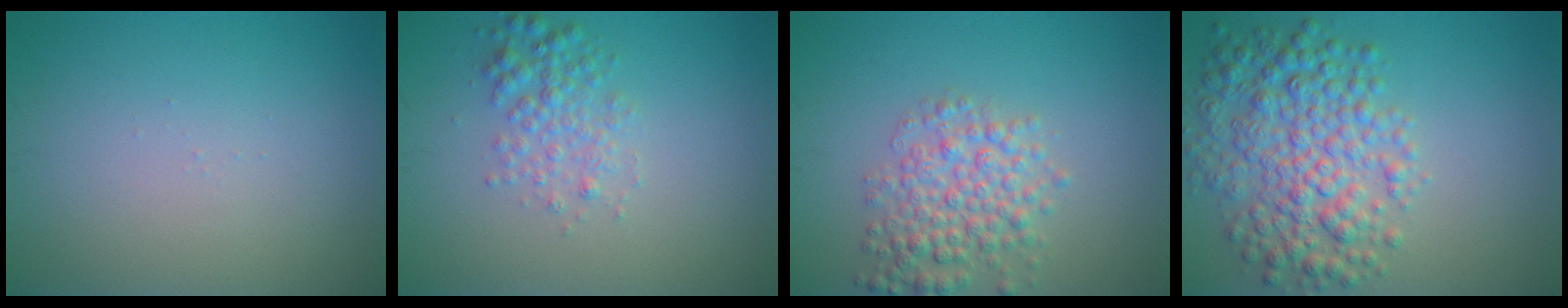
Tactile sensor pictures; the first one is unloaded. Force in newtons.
{"total": 2.5, "press": 2.5, "slide": 0.0}
{"total": 4.4, "press": 4.4, "slide": 0.1}
{"total": 6.6, "press": 6.6, "slide": 0.1}